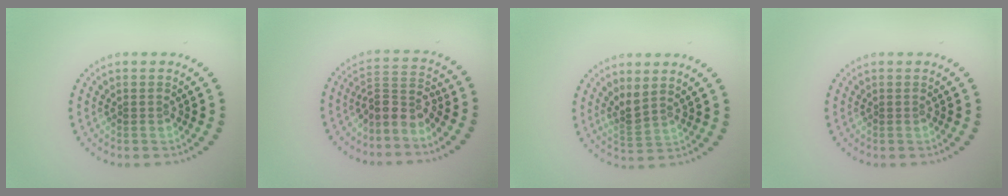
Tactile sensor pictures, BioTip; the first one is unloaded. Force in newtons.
{"total": 2.8, "press": 2.3, "slide": 1.7}
{"total": 2.0, "press": 1.5, "slide": 1.3}
{"total": 0.0}